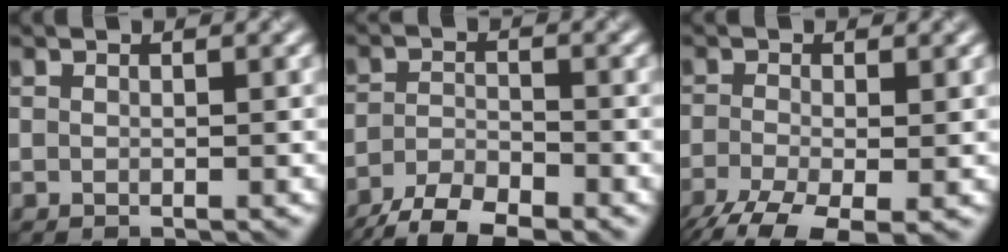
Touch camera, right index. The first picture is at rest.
{"total": 6.1, "force": [-4.8, 1.7, 3.3], "torque": [-0.058, -0.009, -0.091]}
{"total": 6.2, "force": [-3.8, 2.1, 4.5], "torque": [-0.097, -0.020, -0.072]}